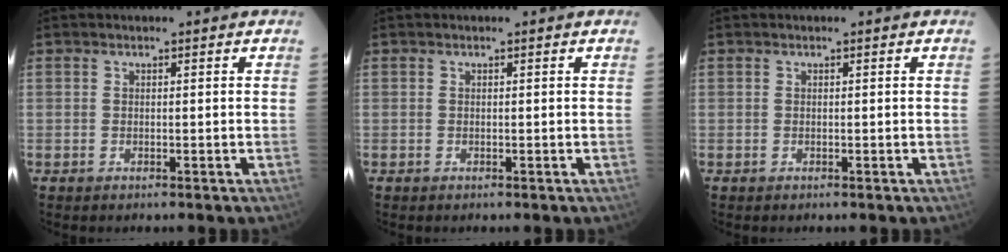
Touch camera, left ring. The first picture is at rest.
{"total": 0.0}
{"total": 0.0}